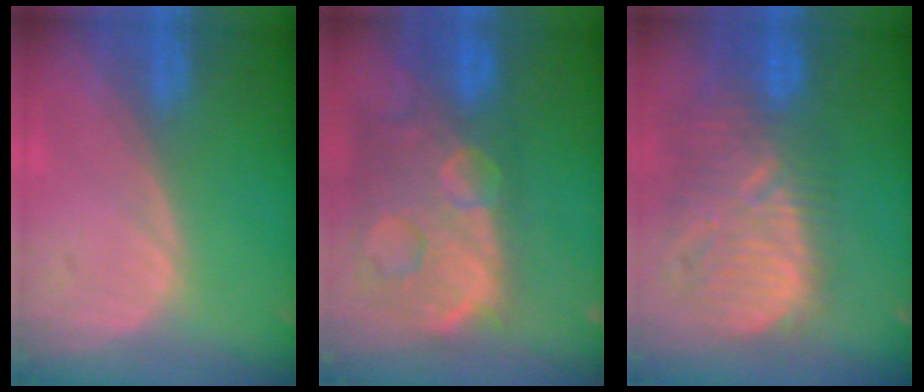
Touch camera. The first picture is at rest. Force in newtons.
{"total": 14.2, "press": 11.5, "slide": 8.3}
{"total": 12.8, "press": 11.3, "slide": 6.0}